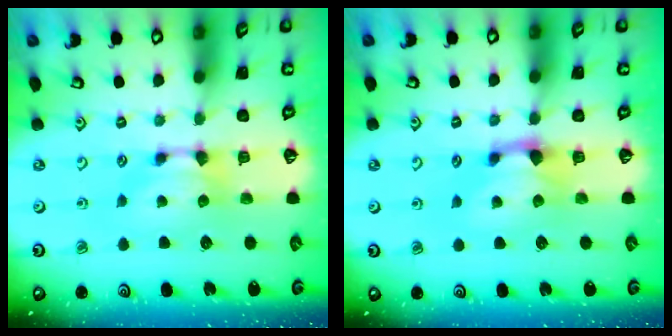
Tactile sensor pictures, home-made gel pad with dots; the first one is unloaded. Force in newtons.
{"total": 1.2, "press": 0.3, "slide": 1.2}